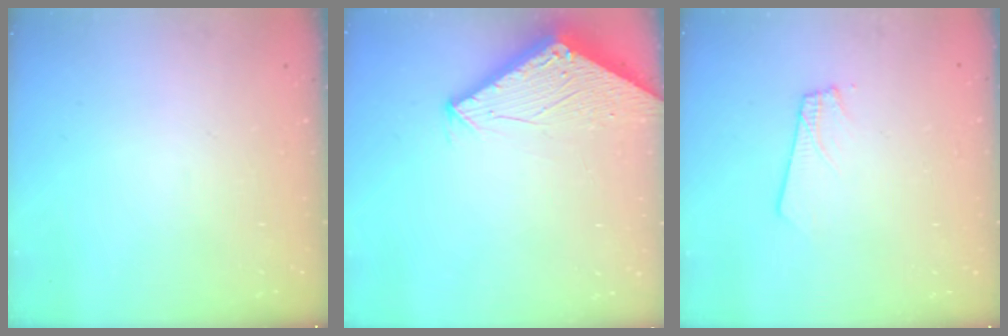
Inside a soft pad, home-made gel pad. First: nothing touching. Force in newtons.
{"total": 2.8, "press": 2.8, "slide": 0.1}
{"total": 1.8, "press": 1.8, "slide": 0.1}